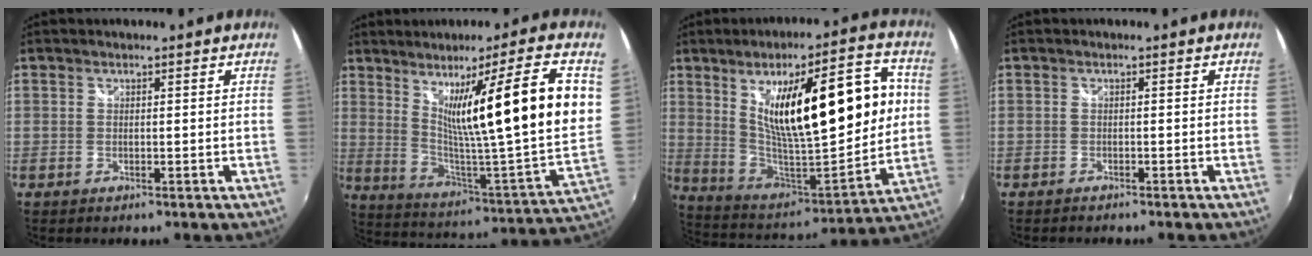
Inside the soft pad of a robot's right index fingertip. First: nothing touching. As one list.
[{"total": 23.4, "force": [8.1, 0.1, 22.0], "torque": [-0.318, -0.004, 0.141]}, {"total": 25.3, "force": [5.9, 7.0, 23.6], "torque": [-0.373, 0.004, 0.106]}, {"total": 1.5, "force": [-1.4, 0.2, 0.4], "torque": [-0.015, -0.008, -0.026]}]